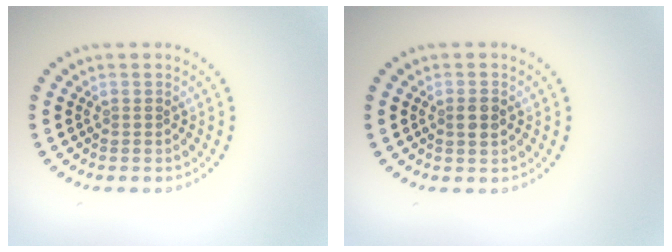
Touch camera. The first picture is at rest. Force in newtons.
{"total": 1.6, "press": 1.6, "slide": 0.3}